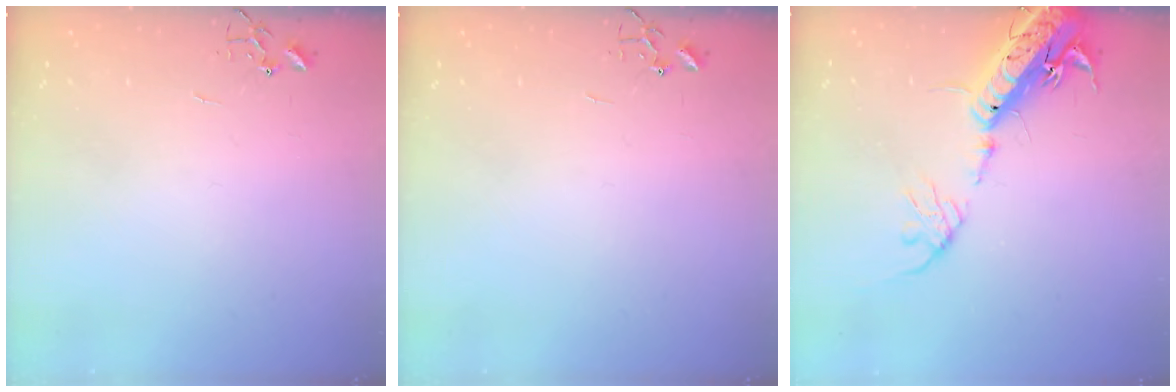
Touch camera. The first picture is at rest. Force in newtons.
{"total": 0.0}
{"total": 19.6, "press": 19.1, "slide": 4.3}